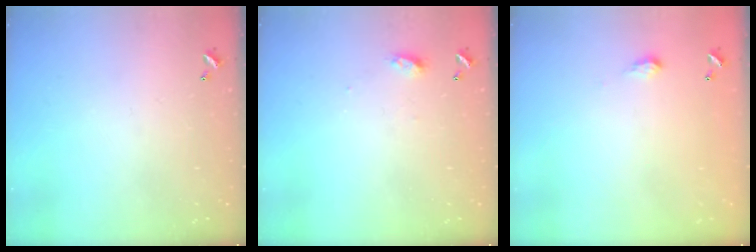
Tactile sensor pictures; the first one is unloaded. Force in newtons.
{"total": 4.0, "press": 4.0, "slide": 0.5}
{"total": 2.0, "press": 2.0, "slide": 0.3}